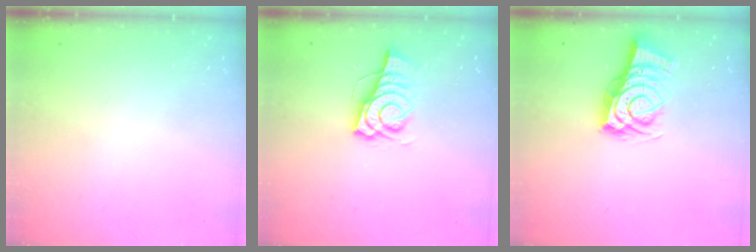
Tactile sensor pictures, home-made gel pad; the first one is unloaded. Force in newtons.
{"total": 9.2, "press": 9.1, "slide": 1.7}
{"total": 7.1, "press": 7.1, "slide": 0.6}